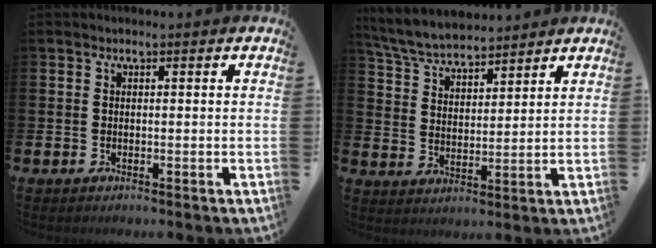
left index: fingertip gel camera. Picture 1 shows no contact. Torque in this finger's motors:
{"motor_torque": [0.23, -0.29, 0.67, 0.12]}